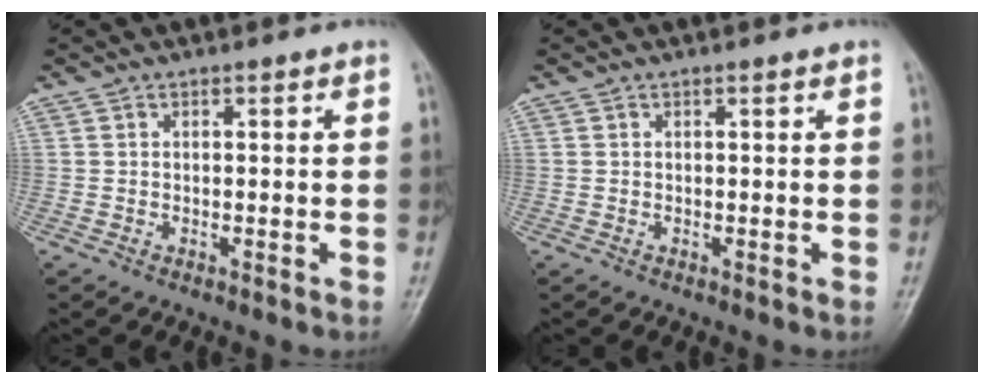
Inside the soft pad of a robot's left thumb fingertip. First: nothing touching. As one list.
[{"total": 0.0}]